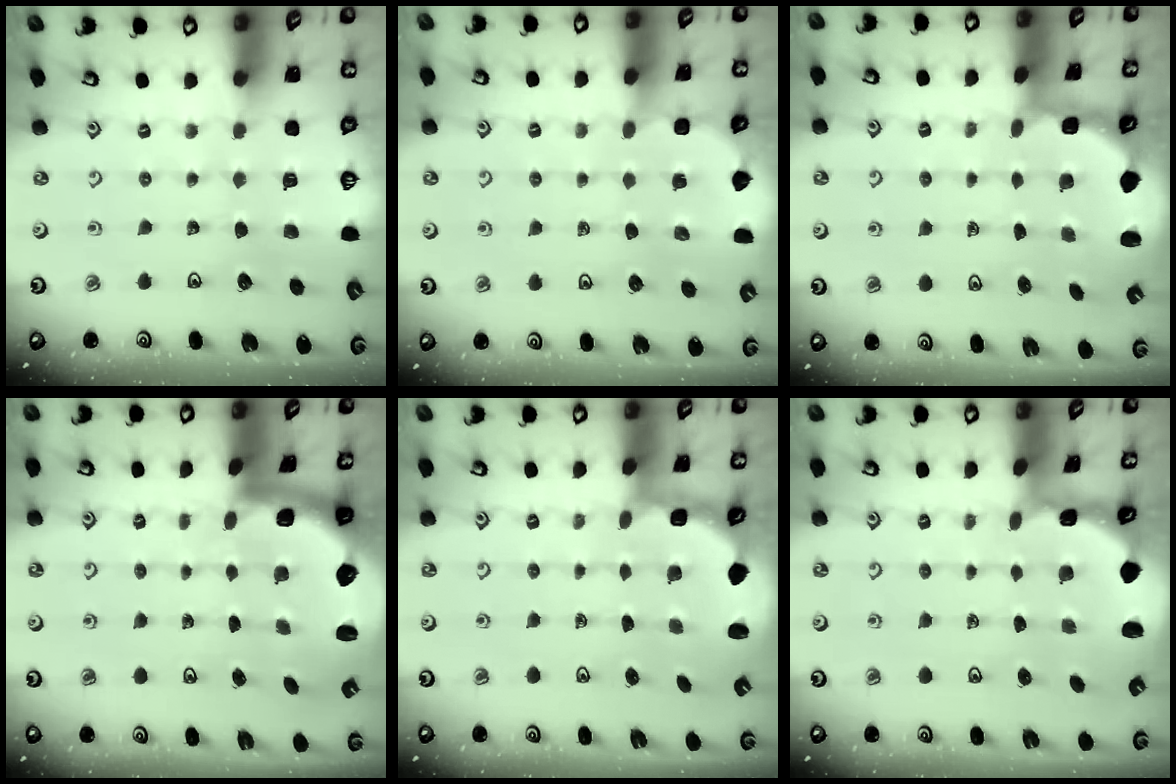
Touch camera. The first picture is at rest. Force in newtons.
{"total": 2.9, "press": 2.9, "slide": 0.2}
{"total": 2.5, "press": 1.9, "slide": 1.6}
{"total": 2.8, "press": 2.5, "slide": 1.4}
{"total": 2.7, "press": 2.1, "slide": 1.7}
{"total": 1.0, "press": 1.0, "slide": 0.2}